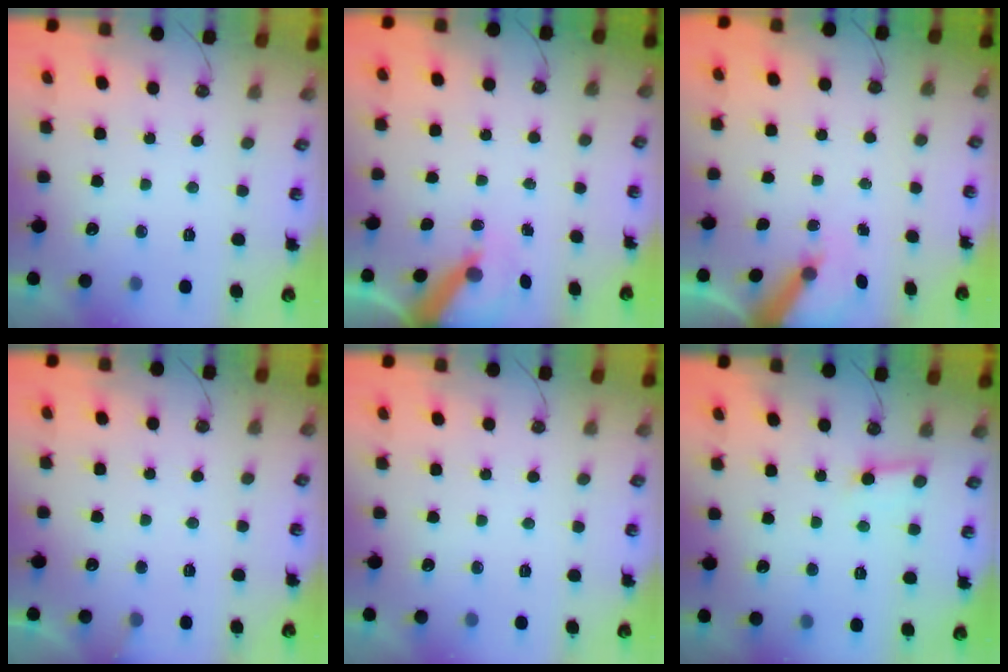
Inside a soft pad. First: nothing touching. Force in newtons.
{"total": 6.4, "press": 6.4, "slide": 0.3}
{"total": 5.2, "press": 5.2, "slide": 0.6}
{"total": 2.9, "press": 2.9, "slide": 0.2}
{"total": 0.0}
{"total": 3.7, "press": 3.7, "slide": 0.3}